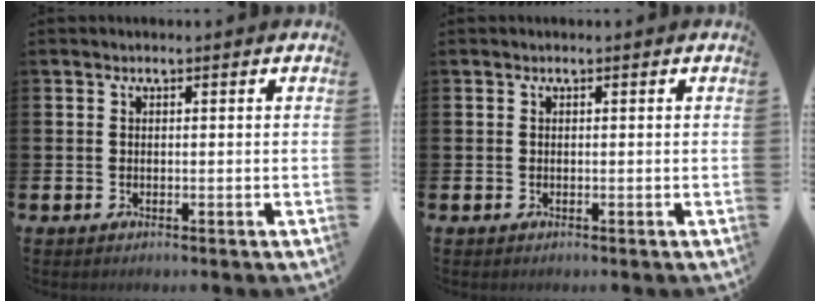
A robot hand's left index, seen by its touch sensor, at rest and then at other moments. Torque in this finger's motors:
{"motor_torque": [-0.04, 0.04, 0.00, 0.00]}